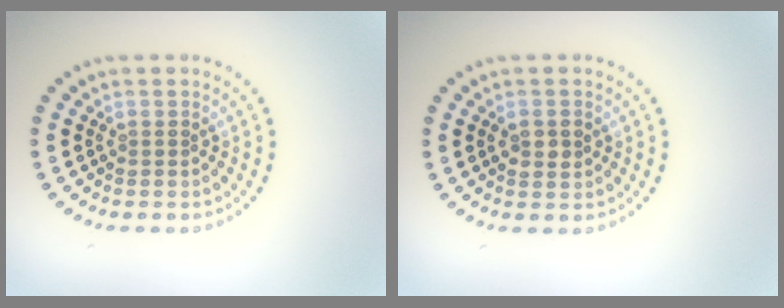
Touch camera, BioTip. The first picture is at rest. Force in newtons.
{"total": 1.7, "press": 1.7, "slide": 0.2}